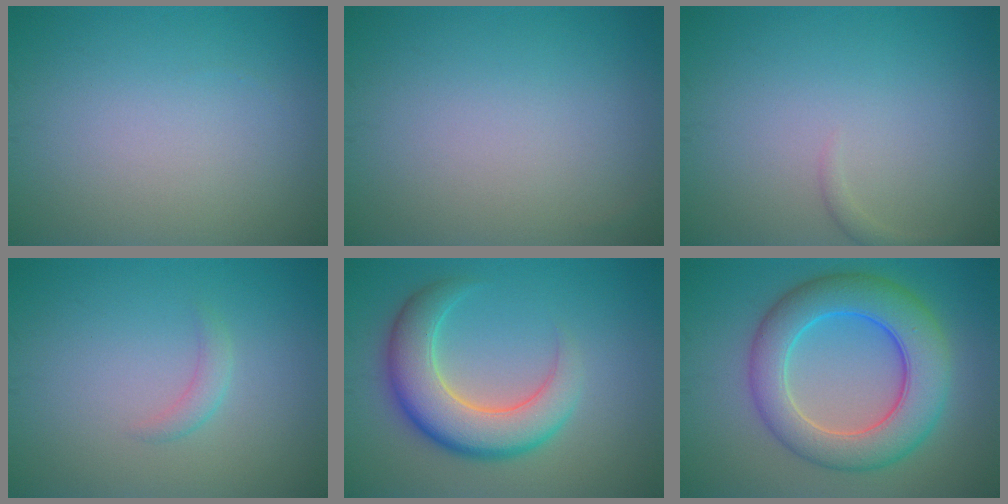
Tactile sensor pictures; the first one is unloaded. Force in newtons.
{"total": 0.0}
{"total": 0.8, "press": 0.8, "slide": 0.1}
{"total": 1.2, "press": 1.2, "slide": 0.1}
{"total": 7.1, "press": 7.1, "slide": 0.4}
{"total": 8.5, "press": 8.5, "slide": 0.1}